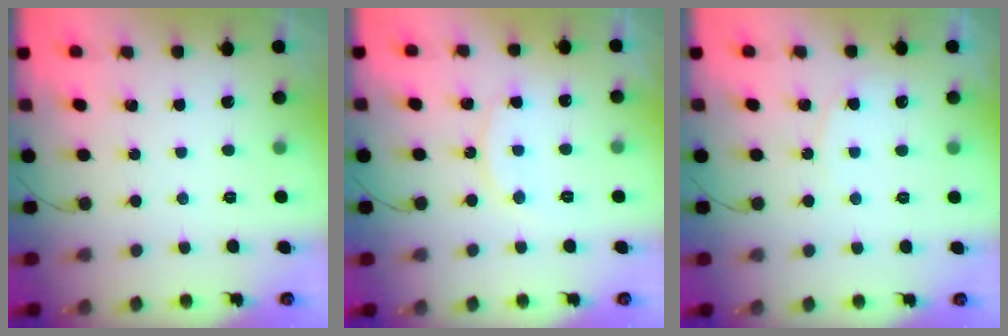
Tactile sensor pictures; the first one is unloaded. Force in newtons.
{"total": 8.3, "press": 8.3, "slide": 0.5}
{"total": 2.8, "press": 2.8, "slide": 0.4}